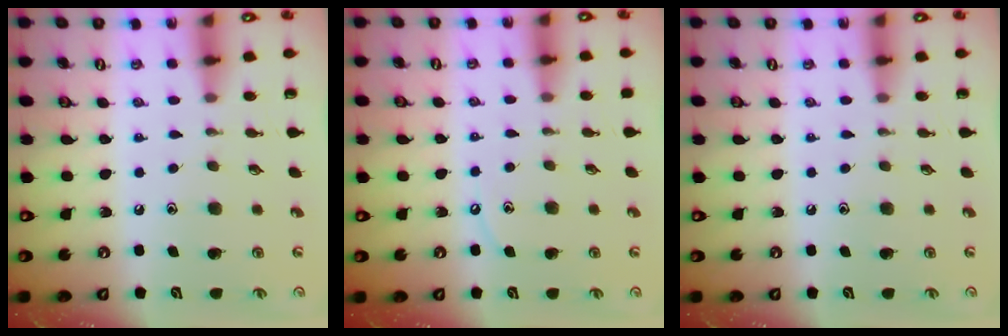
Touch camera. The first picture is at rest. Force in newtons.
{"total": 3.3, "press": 3.3, "slide": 0.5}
{"total": 0.0}